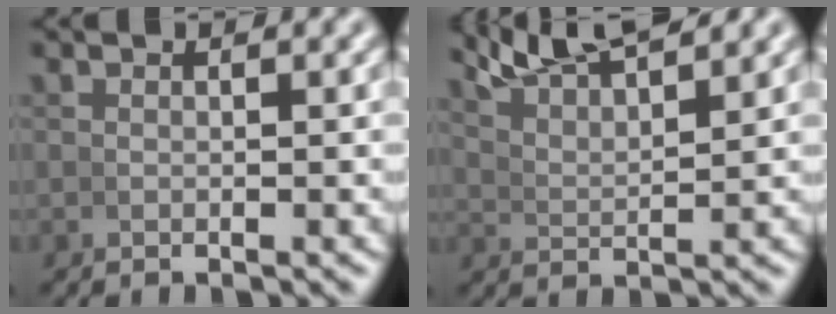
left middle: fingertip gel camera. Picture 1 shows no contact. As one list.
[{"total": 6.2, "force": [5.3, 1.6, 2.9], "torque": [-0.056, 0.011, 0.091]}]